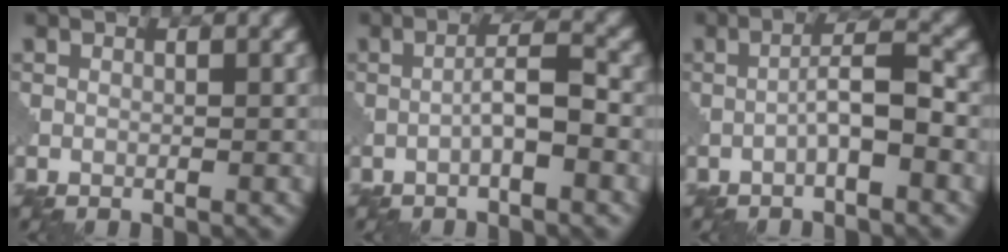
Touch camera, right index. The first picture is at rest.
{"total": 2.7, "force": [-1.0, 0.4, 2.5], "torque": [-0.045, 0.012, -0.022]}
{"total": 3.3, "force": [-1.2, 0.5, 3.0], "torque": [-0.054, 0.014, -0.026]}